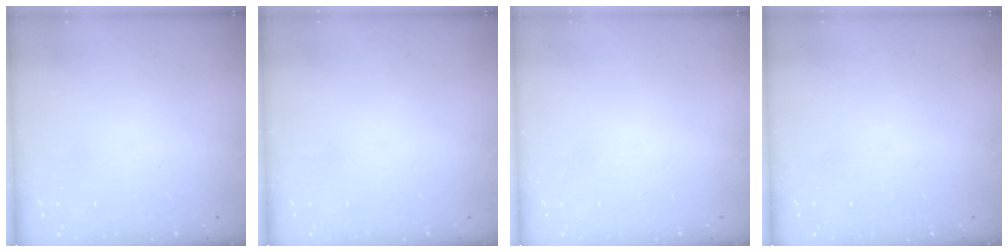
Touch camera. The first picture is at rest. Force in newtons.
{"total": 0.0}
{"total": 0.0}
{"total": 0.0}